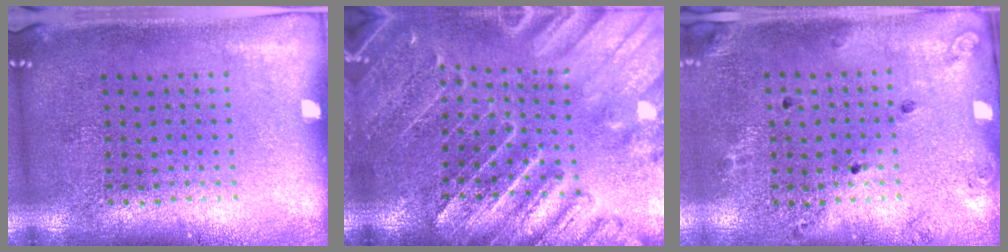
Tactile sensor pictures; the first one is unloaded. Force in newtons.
{"total": 3.4, "press": 3.1, "slide": 1.3}
{"total": 1.6, "press": 1.3, "slide": 0.9}